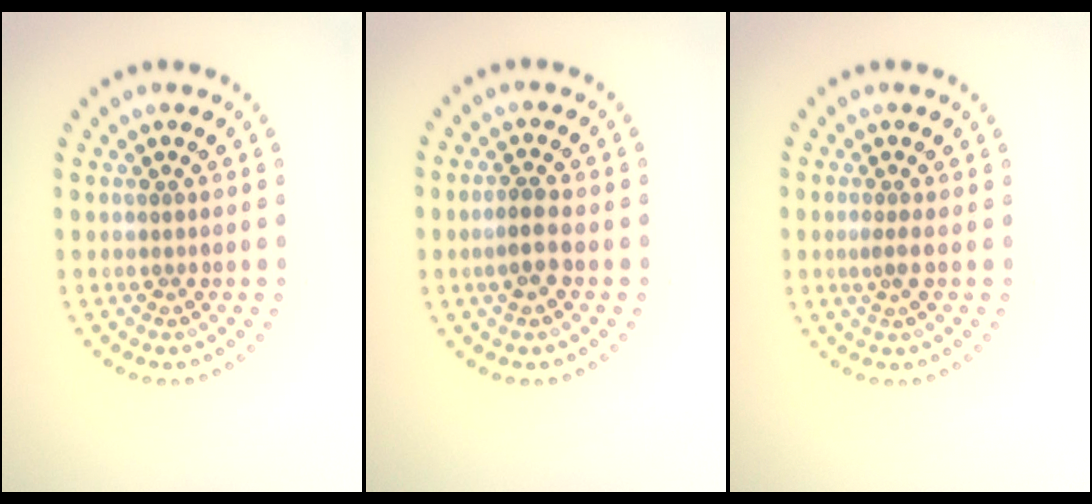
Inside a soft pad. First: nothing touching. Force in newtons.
{"total": 2.0, "press": 1.9, "slide": 0.6}
{"total": 1.1, "press": 0.6, "slide": 0.9}